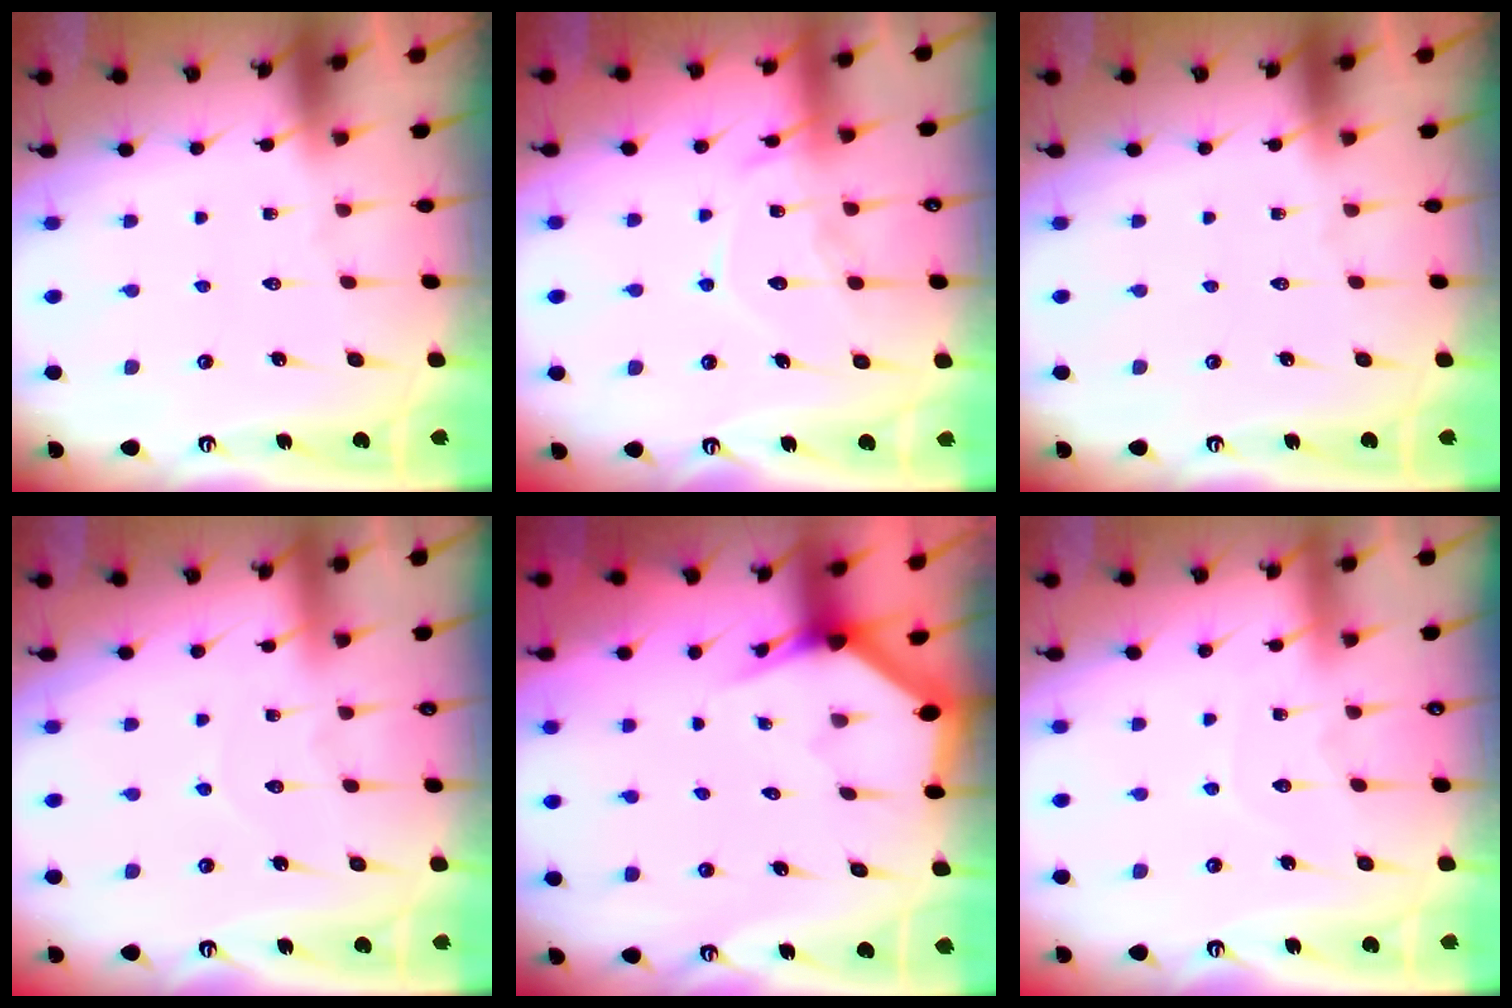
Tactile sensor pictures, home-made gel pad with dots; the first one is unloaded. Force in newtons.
{"total": 12.3, "press": 12.3, "slide": 1.2}
{"total": 0.0}
{"total": 4.7, "press": 4.7, "slide": 0.4}
{"total": 2.9, "press": 2.9, "slide": 0.0}
{"total": 5.4, "press": 5.4, "slide": 0.5}